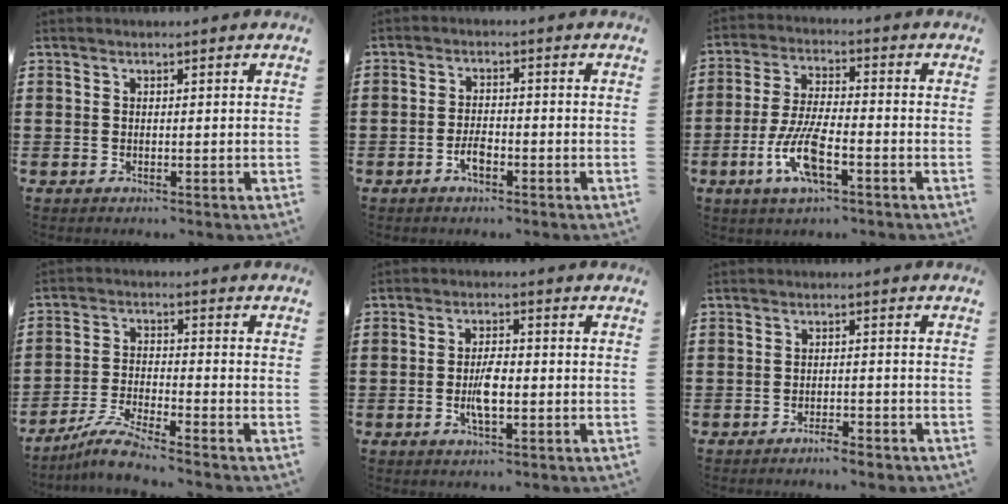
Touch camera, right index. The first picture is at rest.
{"total": 2.9, "force": [-1.5, 1.0, 2.3], "torque": [-0.049, -0.001, -0.030]}
{"total": 9.1, "force": [-3.8, 2.5, 7.9], "torque": [-0.180, -0.017, -0.073]}
{"total": 5.6, "force": [-5.0, -0.2, 2.4], "torque": [-0.068, -0.015, -0.101]}
{"total": 4.6, "force": [-1.0, 1.6, 4.2], "torque": [-0.094, -0.004, -0.024]}
{"total": 2.3, "force": [-2.2, 0.1, 0.8], "torque": [-0.016, 0.001, -0.042]}